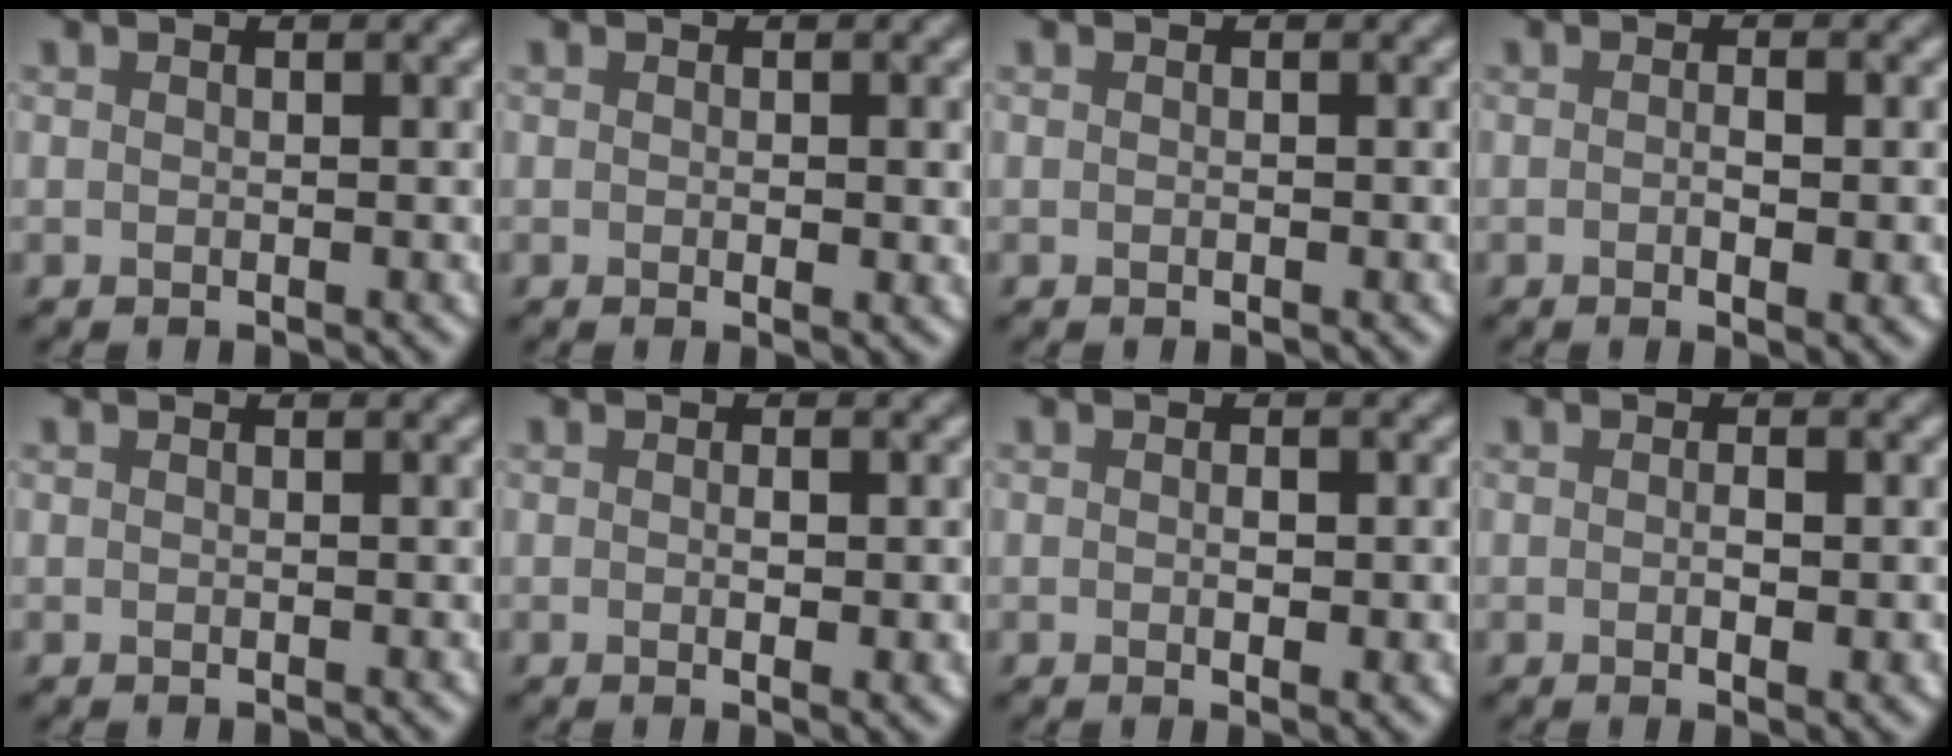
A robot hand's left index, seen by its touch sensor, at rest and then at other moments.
{"total": 1.1, "force": [-0.5, -0.1, 0.9], "torque": [-0.012, 0.003, 0.007]}
{"total": 0.6, "force": [-0.3, 0.3, 0.4], "torque": [0.004, 0.010, -0.006]}
{"total": 2.5, "force": [-1.2, 0.3, 2.2], "torque": [-0.037, 0.000, -0.002]}
{"total": 0.0}
{"total": 1.9, "force": [-0.8, 0.1, 1.7], "torque": [-0.026, 0.003, 0.003]}
{"total": 1.9, "force": [-0.9, 0.3, 1.7], "torque": [-0.028, 0.002, 0.002]}
{"total": 2.2, "force": [-0.9, 0.2, 2.0], "torque": [-0.033, 0.002, 0.001]}